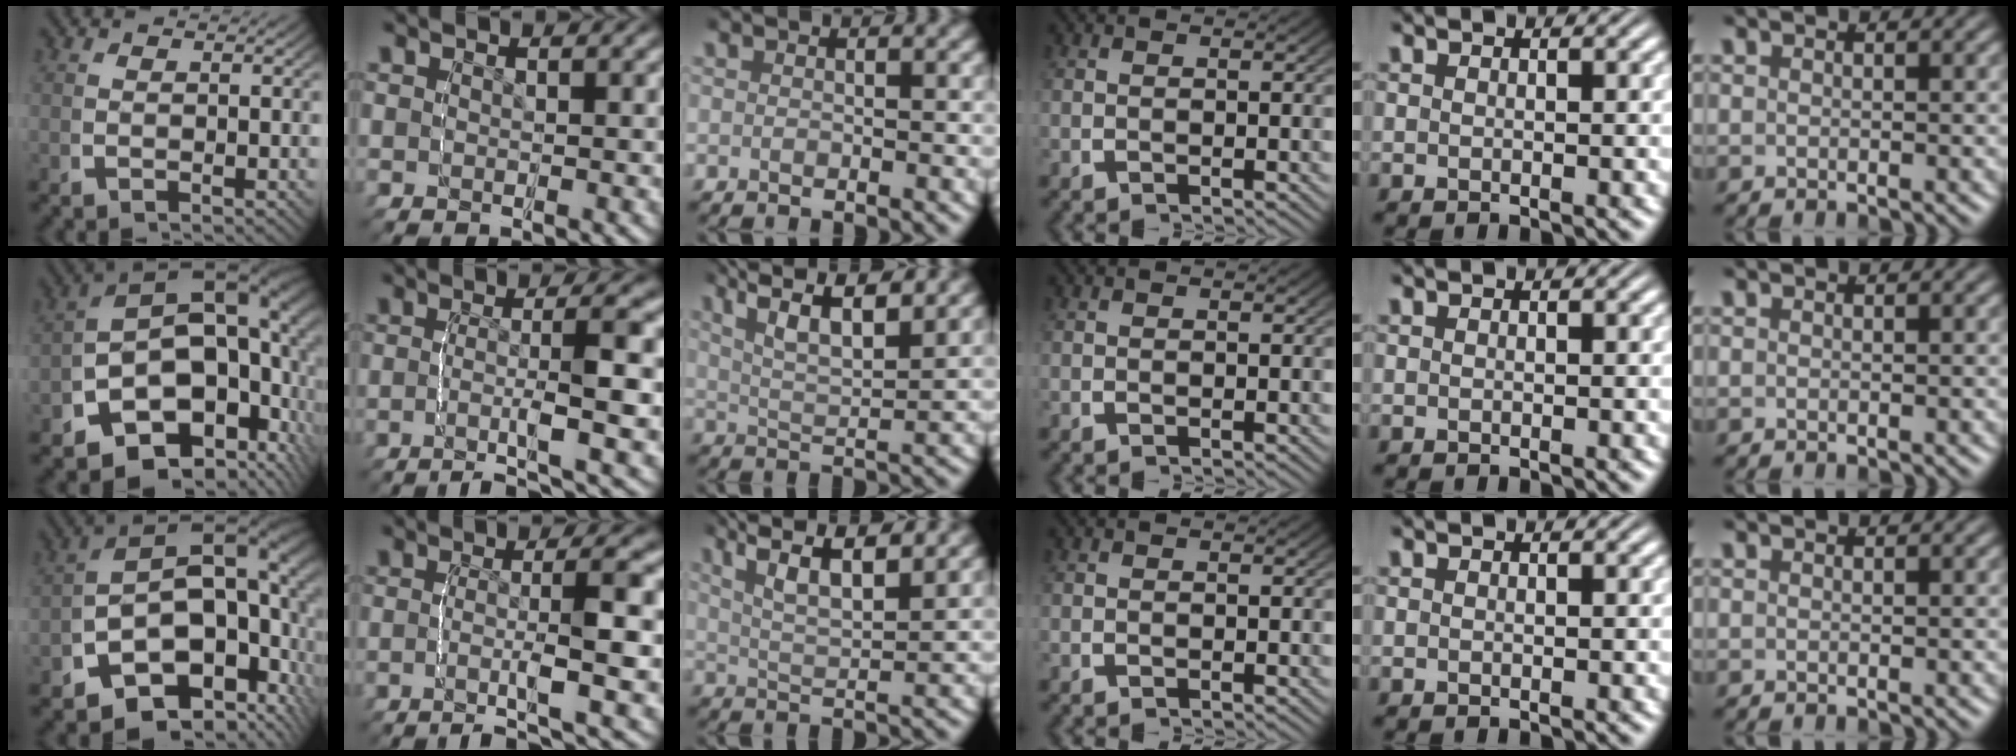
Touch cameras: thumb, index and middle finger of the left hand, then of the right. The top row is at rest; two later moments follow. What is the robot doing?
{"motion": "grasp_and_lifting", "object": "sponge"}